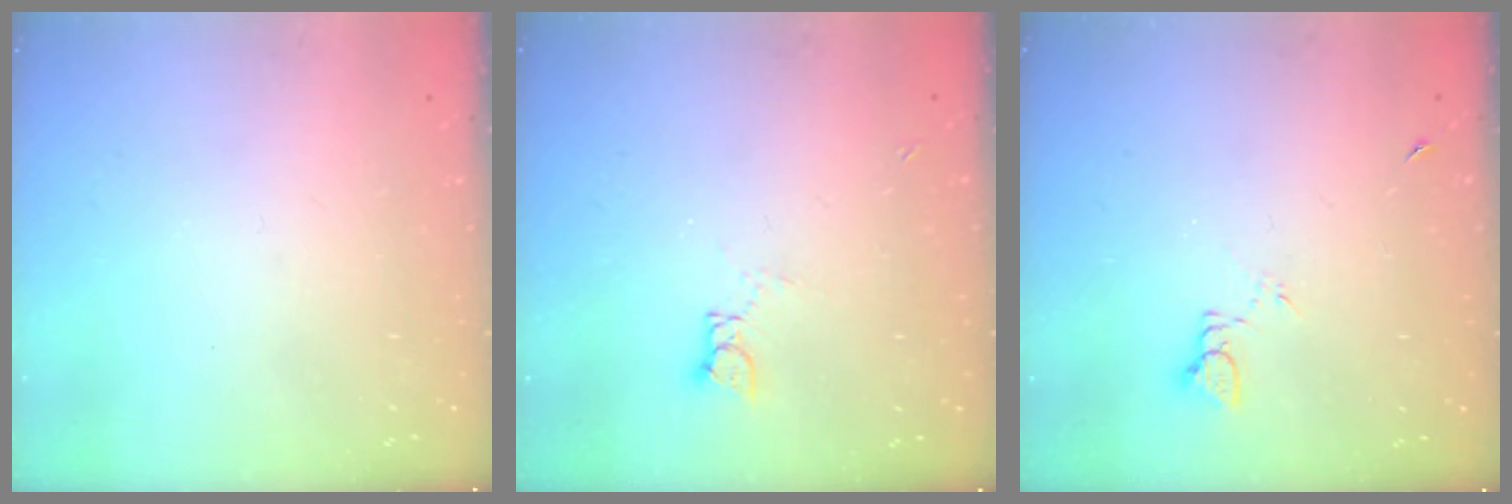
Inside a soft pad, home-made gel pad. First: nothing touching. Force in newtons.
{"total": 3.4, "press": 3.4, "slide": 0.3}
{"total": 2.5, "press": 2.5, "slide": 0.3}